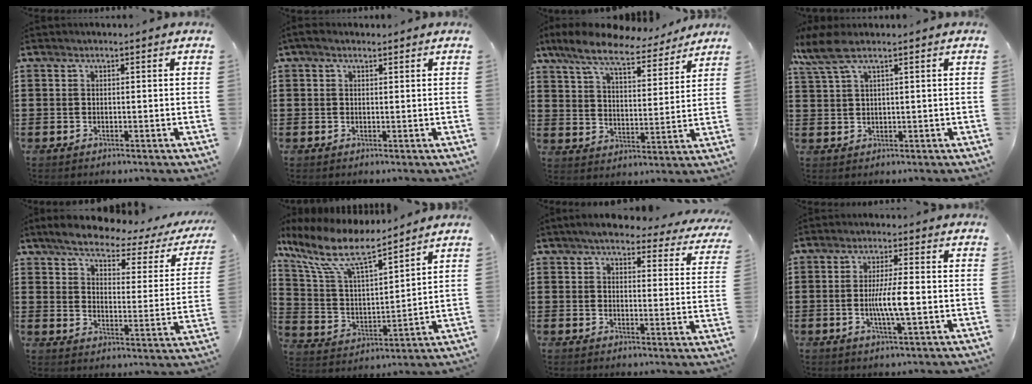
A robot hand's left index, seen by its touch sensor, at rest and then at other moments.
{"total": 1.2, "force": [0.6, 0.5, 0.9], "torque": [-0.017, 0.003, 0.011]}
{"total": 9.2, "force": [7.9, 1.5, 4.4], "torque": [-0.116, -0.035, 0.139]}
{"total": 4.6, "force": [2.7, 0.9, 3.6], "torque": [-0.100, -0.006, 0.041]}
{"total": 5.2, "force": [4.2, 1.1, 2.8], "torque": [-0.076, -0.022, 0.066]}
{"total": 10.5, "force": [7.9, 2.2, 6.6], "torque": [-0.164, -0.043, 0.133]}
{"total": 5.5, "force": [4.9, 0.9, 2.2], "torque": [-0.053, -0.020, 0.085]}
{"total": 6.1, "force": [-0.7, 0.8, 6.1], "torque": [-0.118, -0.004, -0.020]}